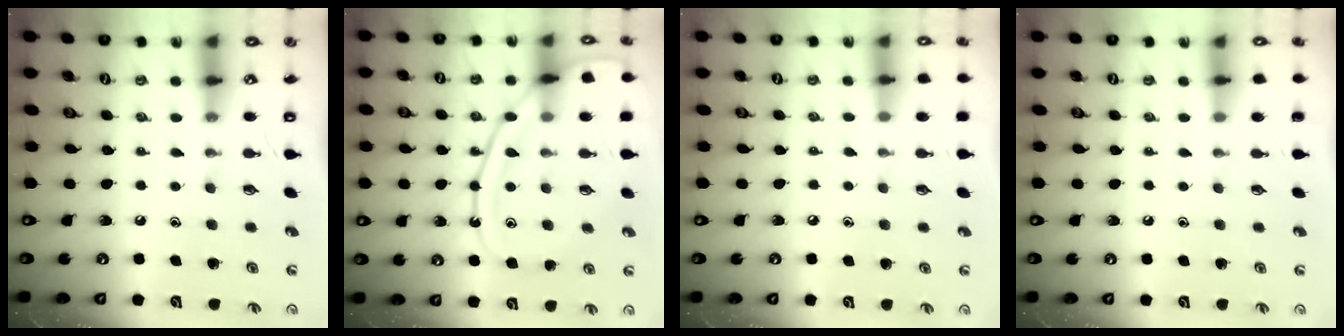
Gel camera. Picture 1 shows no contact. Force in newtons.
{"total": 14.8, "press": 14.8, "slide": 1.2}
{"total": 2.3, "press": 2.3, "slide": 0.4}
{"total": 0.0}